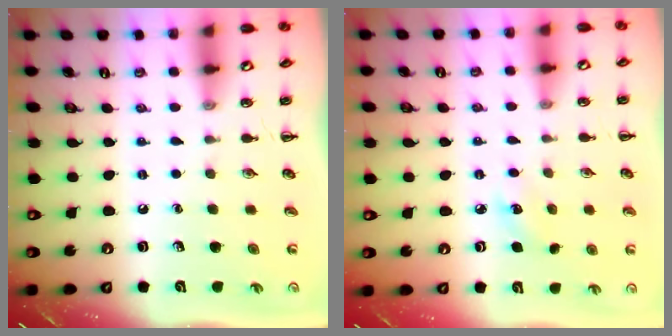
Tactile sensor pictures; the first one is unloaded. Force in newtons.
{"total": 5.1, "press": 4.9, "slide": 1.3}